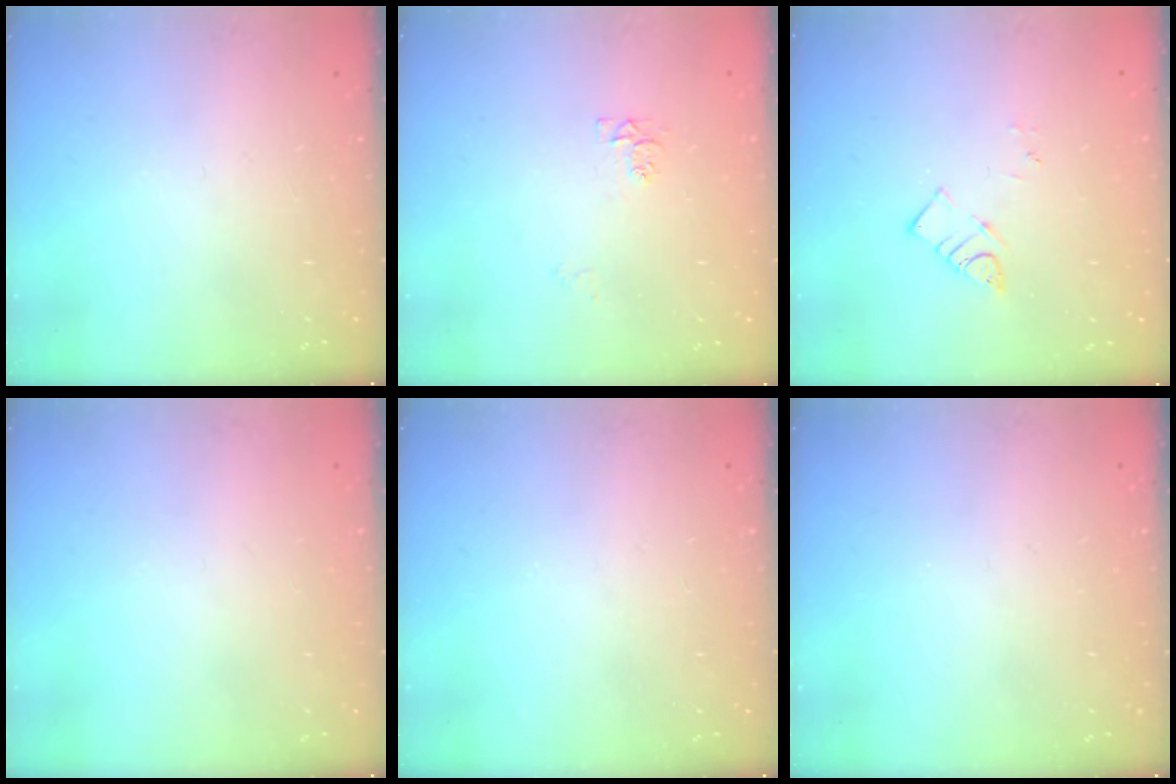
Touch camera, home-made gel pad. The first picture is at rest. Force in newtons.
{"total": 5.0, "press": 5.0, "slide": 0.6}
{"total": 3.5, "press": 3.5, "slide": 0.2}
{"total": 0.0}
{"total": 0.0}
{"total": 0.0}